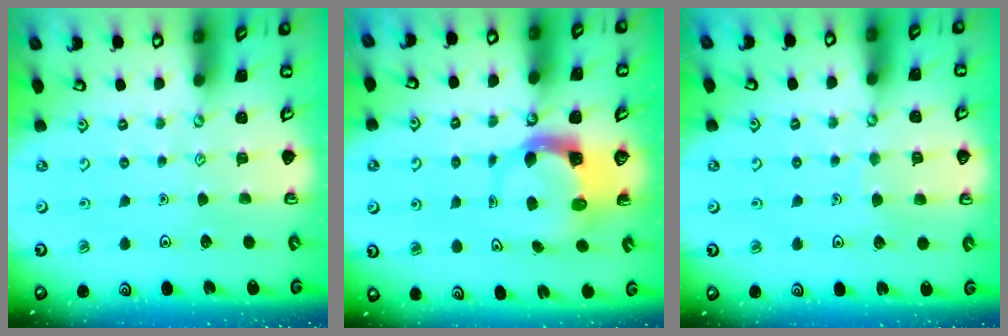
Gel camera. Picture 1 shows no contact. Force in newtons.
{"total": 4.0, "press": 3.9, "slide": 0.6}
{"total": 3.3, "press": 3.3, "slide": 0.3}